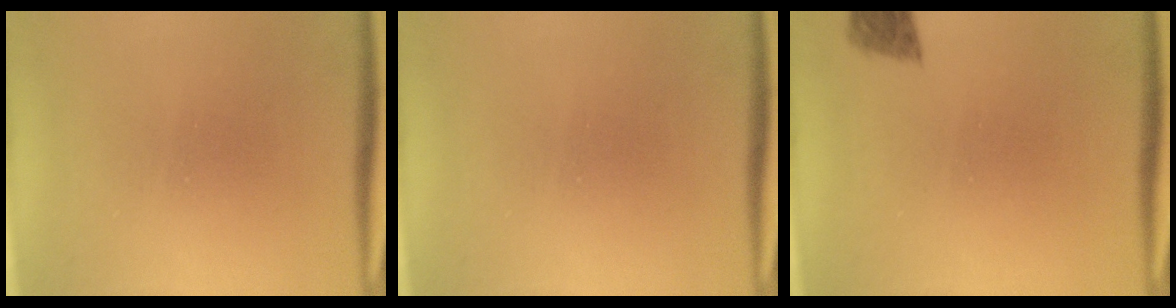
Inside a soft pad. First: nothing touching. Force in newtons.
{"total": 0.0}
{"total": 2.7}